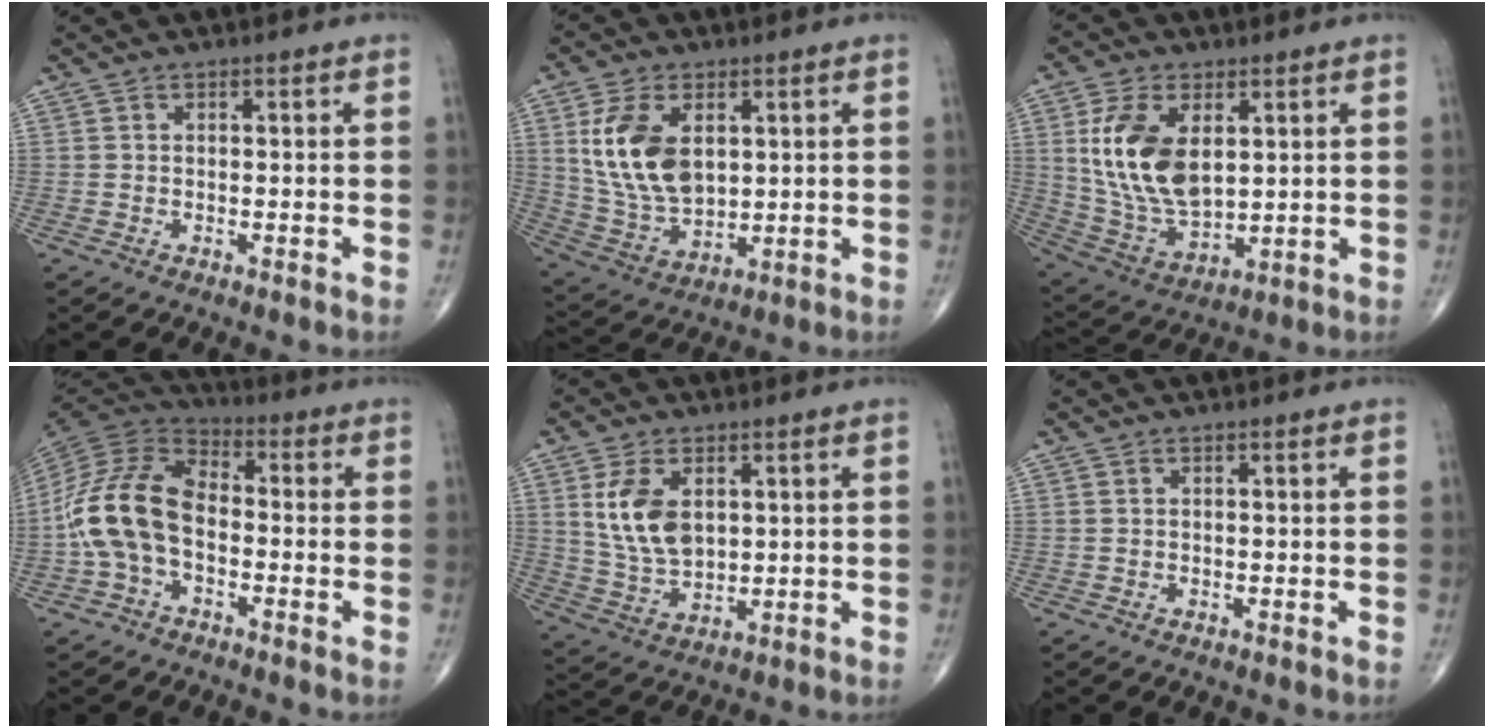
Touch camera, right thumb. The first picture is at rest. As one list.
[{"total": 14.2, "force": [3.4, 8.6, 10.8], "torque": [-0.201, -0.015, 0.077]}, {"total": 15.6, "force": [3.5, 8.9, 12.3], "torque": [-0.230, -0.018, 0.080]}, {"total": 15.1, "force": [-2.6, 9.6, 11.3], "torque": [-0.223, 0.037, -0.058]}, {"total": 10.2, "force": [2.6, 6.2, 7.7], "torque": [-0.137, -0.013, 0.062]}, {"total": 0.0}]